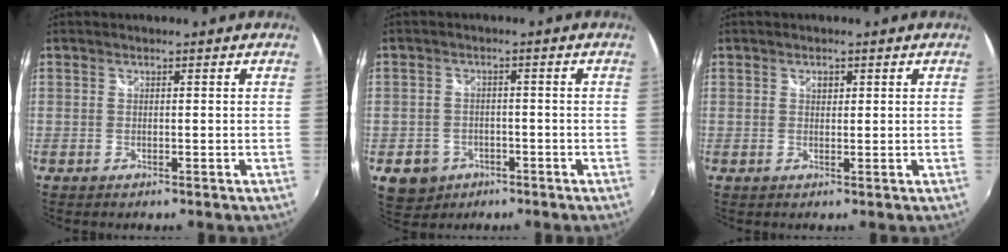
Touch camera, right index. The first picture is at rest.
{"total": 6.0, "force": [-2.6, 5.2, 1.4], "torque": [-0.040, 0.009, -0.032]}
{"total": 1.3, "force": [0.6, 0.9, 0.7], "torque": [-0.008, 0.004, 0.010]}